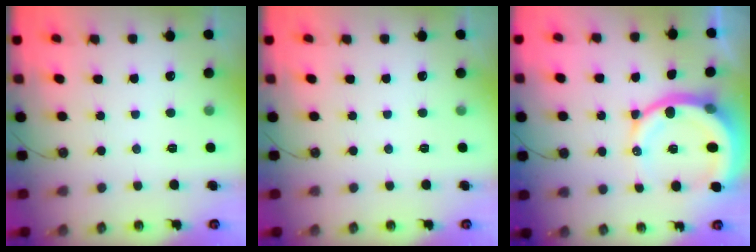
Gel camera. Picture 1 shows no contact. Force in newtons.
{"total": 0.0}
{"total": 15.0, "press": 14.9, "slide": 2.0}